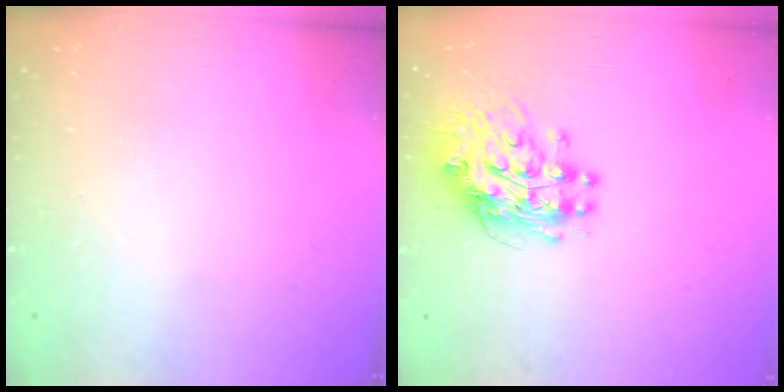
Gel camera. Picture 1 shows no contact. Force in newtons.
{"total": 11.2, "press": 11.2, "slide": 0.9}